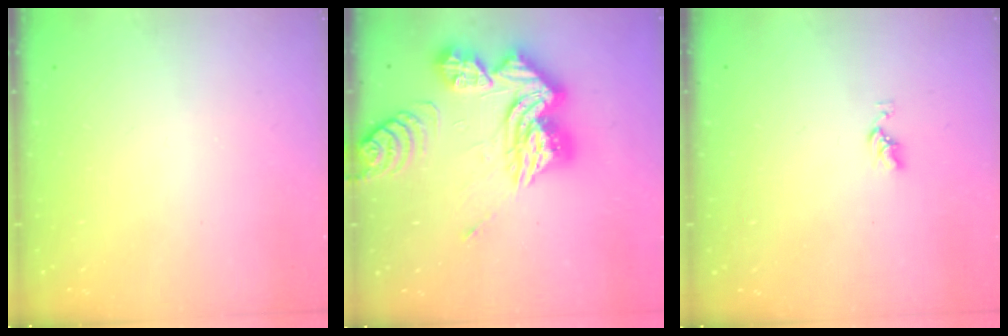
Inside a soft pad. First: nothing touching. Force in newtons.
{"total": 23.5, "press": 23.4, "slide": 2.4}
{"total": 2.4, "press": 2.4, "slide": 0.4}